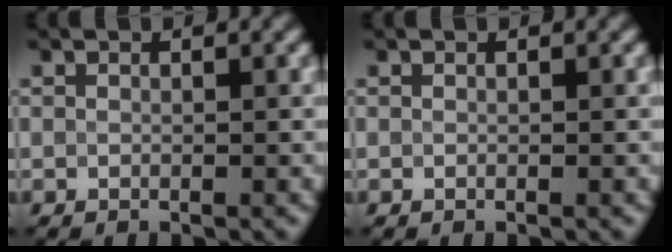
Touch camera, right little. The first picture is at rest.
{"total": 0.0}